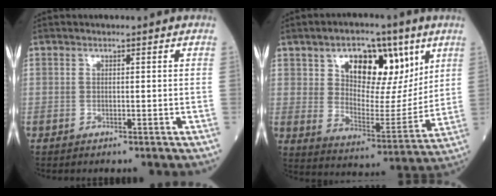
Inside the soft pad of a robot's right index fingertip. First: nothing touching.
{"total": 15.4, "force": [7.4, 7.3, 11.3], "torque": [-0.166, 0.013, 0.130]}